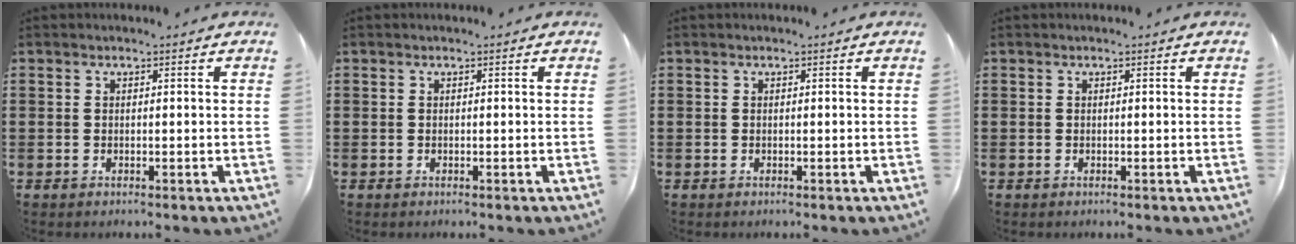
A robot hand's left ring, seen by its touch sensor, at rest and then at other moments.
{"total": 0.0}
{"total": 0.0}
{"total": 0.0}